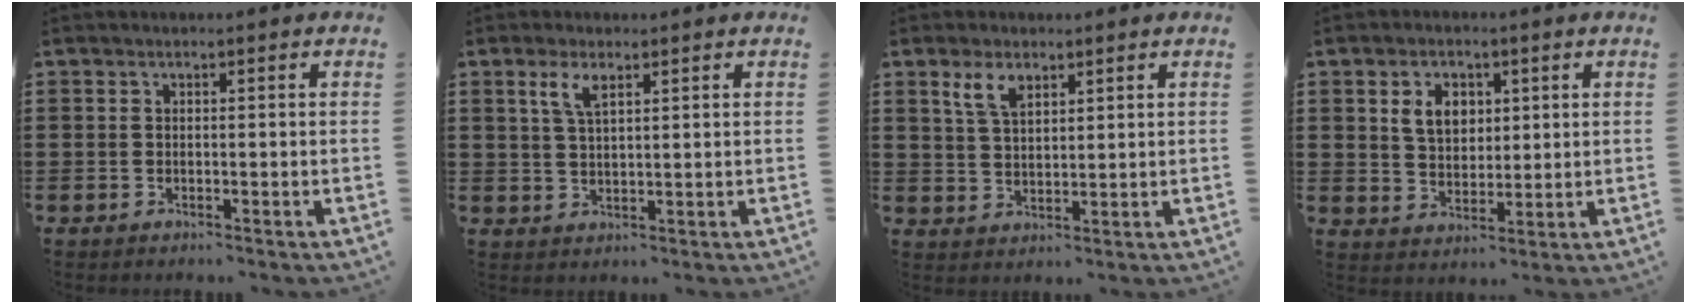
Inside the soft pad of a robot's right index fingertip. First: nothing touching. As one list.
[{"total": 3.6, "force": [1.9, 1.2, 2.9], "torque": [-0.062, 0.006, 0.031]}, {"total": 4.2, "force": [2.5, 2.0, 2.7], "torque": [-0.060, 0.008, 0.046]}, {"total": 5.3, "force": [1.7, 3.9, 3.1], "torque": [-0.068, 0.011, 0.028]}]